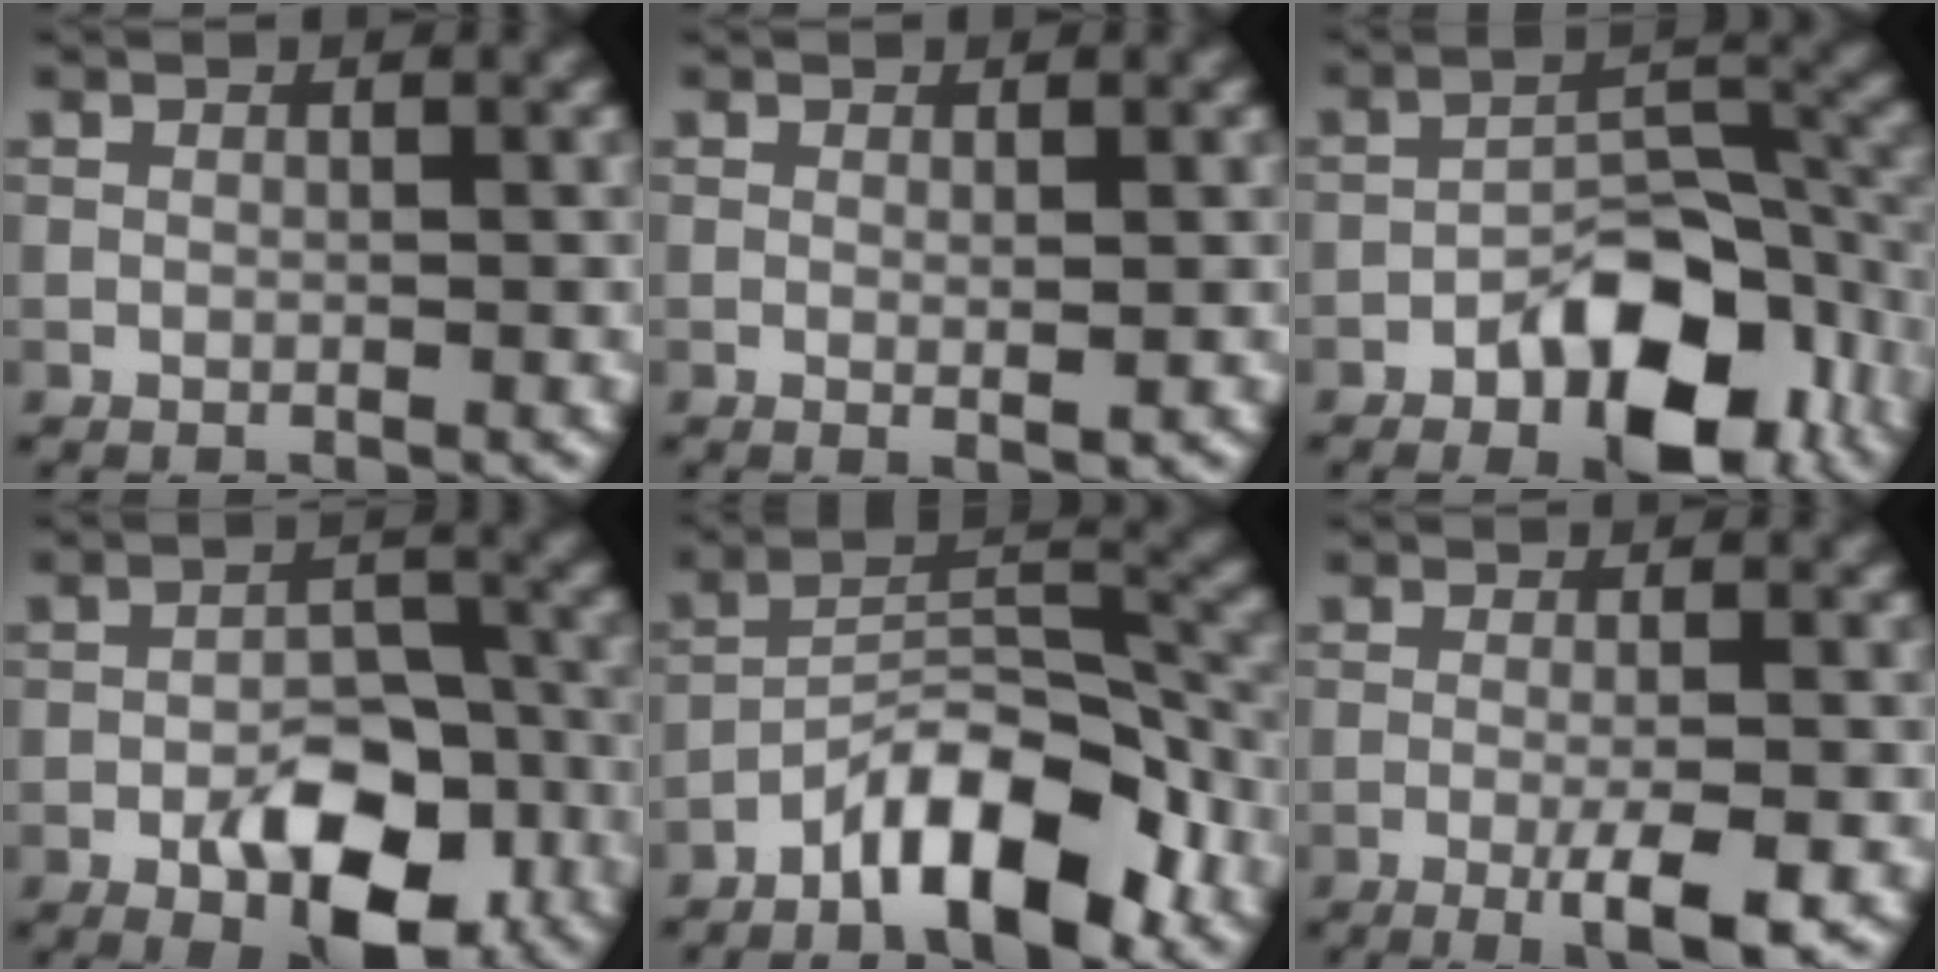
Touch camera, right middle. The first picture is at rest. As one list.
[{"total": 0.9, "force": [0.1, 0.1, 0.9], "torque": [-0.013, -0.003, 0.001]}, {"total": 9.7, "force": [-4.9, 4.8, 6.8], "torque": [-0.088, 0.008, -0.078]}, {"total": 7.9, "force": [-3.8, 3.9, 5.6], "torque": [-0.078, 0.004, -0.057]}, {"total": 8.5, "force": [-5.6, 2.8, 5.8], "torque": [-0.082, 0.017, -0.100]}, {"total": 4.2, "force": [-1.7, 0.6, 3.8], "torque": [-0.062, -0.002, -0.029]}]